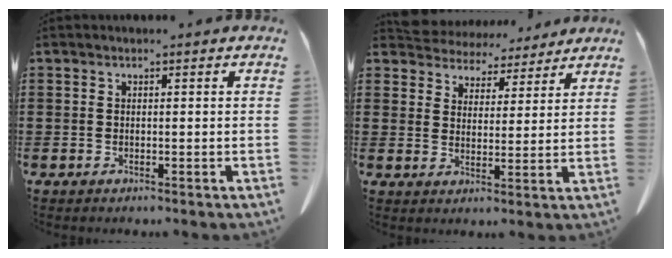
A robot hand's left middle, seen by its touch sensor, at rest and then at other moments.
{"total": 4.6, "force": [4.4, 1.3, -0.3], "torque": [-0.020, -0.027, 0.080]}